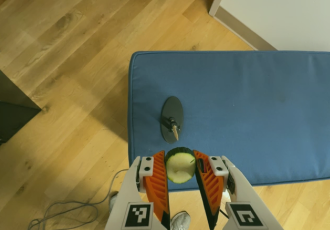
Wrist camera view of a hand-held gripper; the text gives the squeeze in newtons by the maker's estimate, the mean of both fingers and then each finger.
{"total": 9.4, "left": 9.2, "right": 9.7}